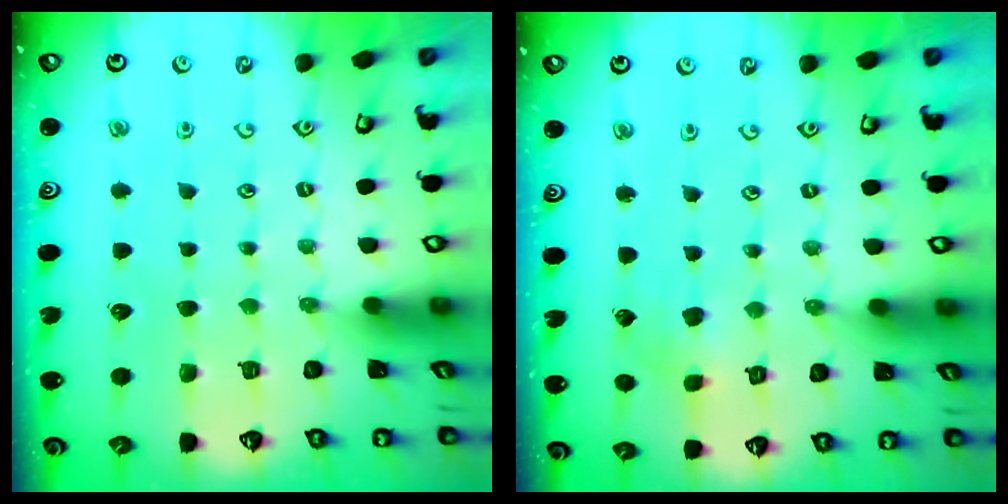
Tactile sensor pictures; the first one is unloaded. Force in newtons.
{"total": 2.6, "press": 2.6, "slide": 0.5}